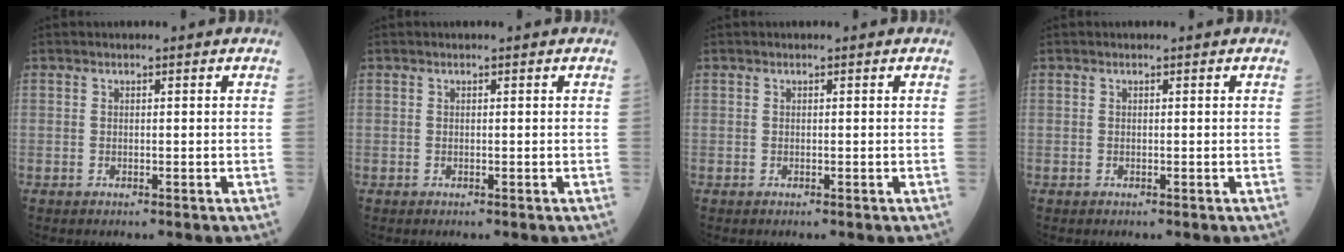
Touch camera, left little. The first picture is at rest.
{"total": 0.0}
{"total": 0.0}
{"total": 0.0}